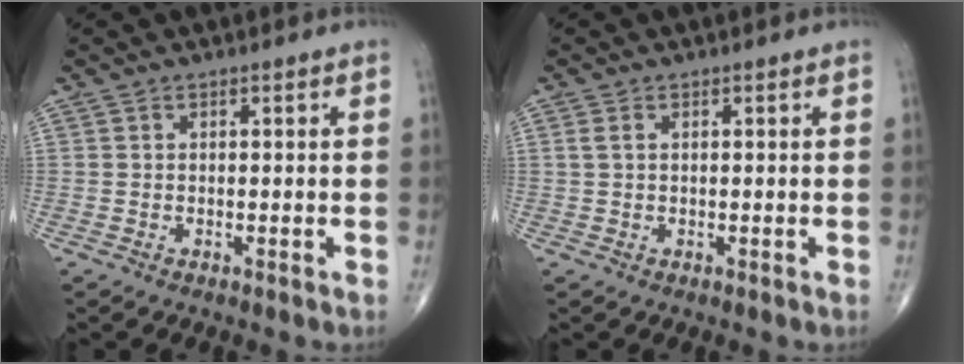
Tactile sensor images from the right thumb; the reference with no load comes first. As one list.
[{"total": 1.3, "force": [0.4, 0.8, 1.0], "torque": [-0.028, 0.007, 0.010]}]